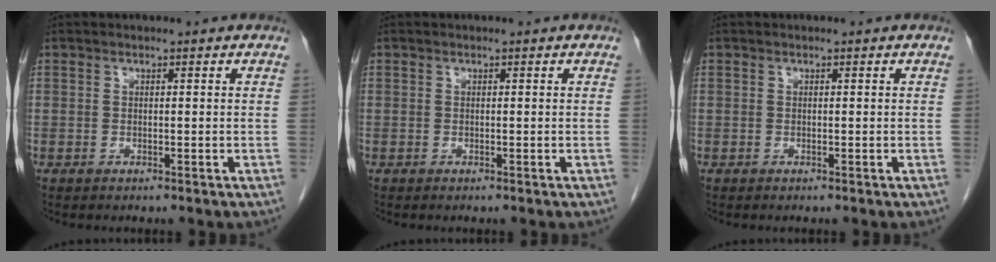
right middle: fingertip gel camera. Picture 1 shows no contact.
{"total": 0.0}
{"total": 0.0}